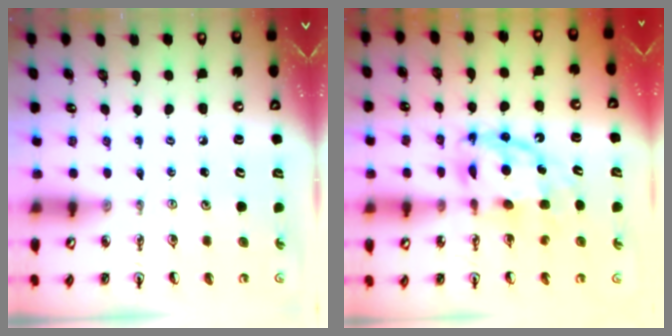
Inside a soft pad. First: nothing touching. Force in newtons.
{"total": 11.3, "press": 11.2, "slide": 1.2}